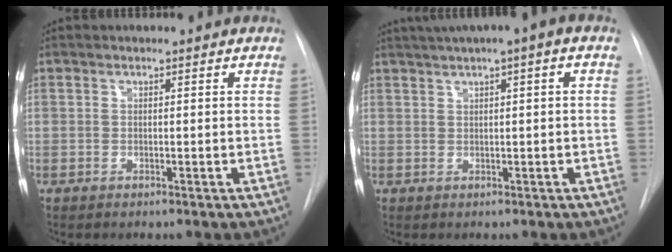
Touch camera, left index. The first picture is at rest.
{"total": 6.1, "force": [2.9, 0.5, 5.4], "torque": [-0.086, 0.027, 0.043]}